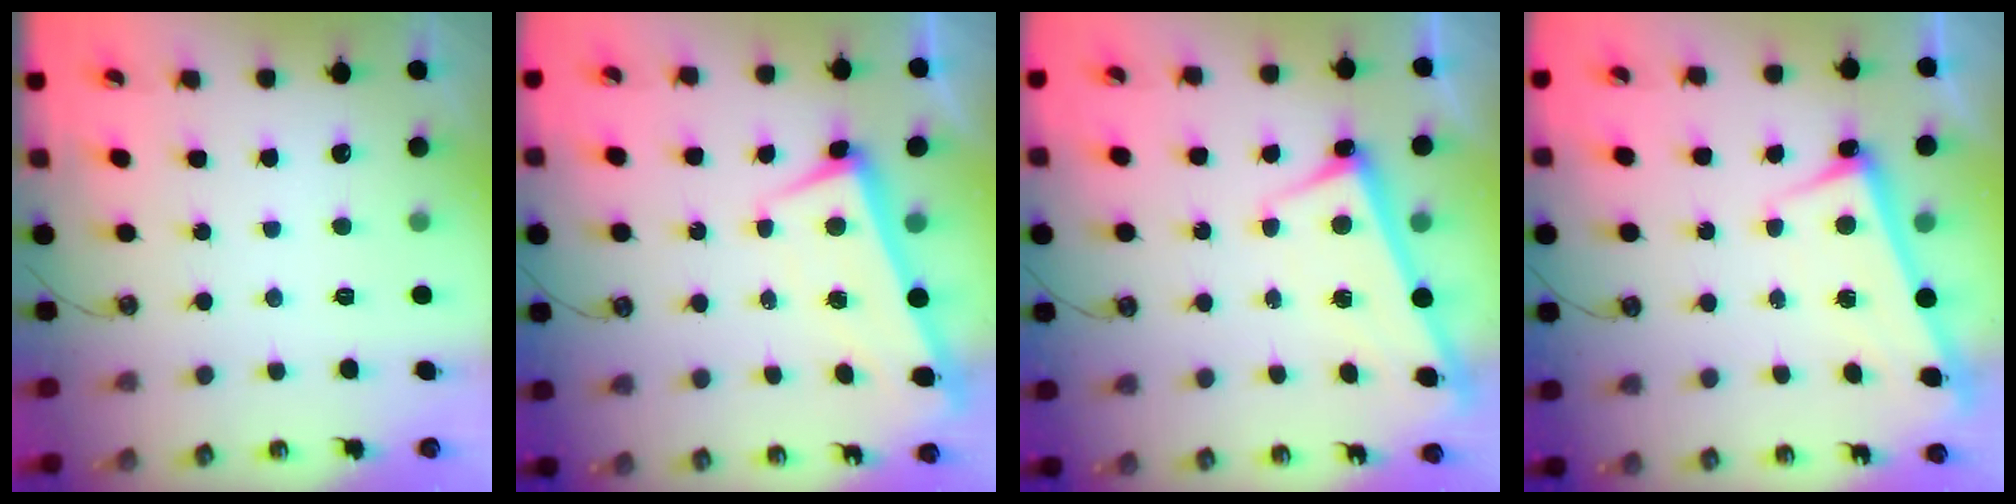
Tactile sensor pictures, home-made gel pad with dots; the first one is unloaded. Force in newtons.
{"total": 1.8, "press": 0.9, "slide": 1.6}
{"total": 2.7, "press": 2.7, "slide": 0.4}
{"total": 2.7, "press": 2.7, "slide": 0.4}